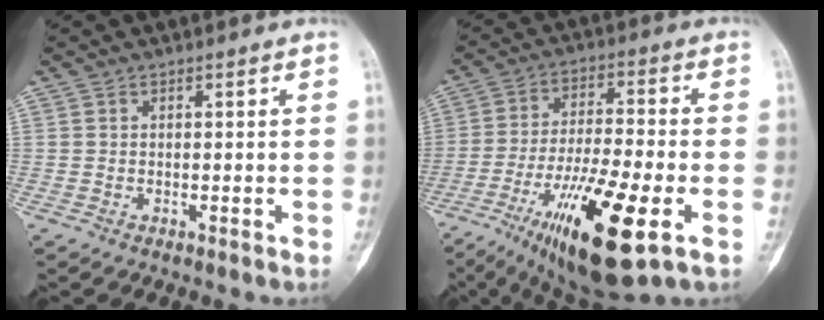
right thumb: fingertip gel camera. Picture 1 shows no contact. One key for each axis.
{"total": 19.3, "fx": -8.0, "fy": 4.6, "fz": 17.0, "tx": -0.322, "ty": 0.004, "tz": -0.129}